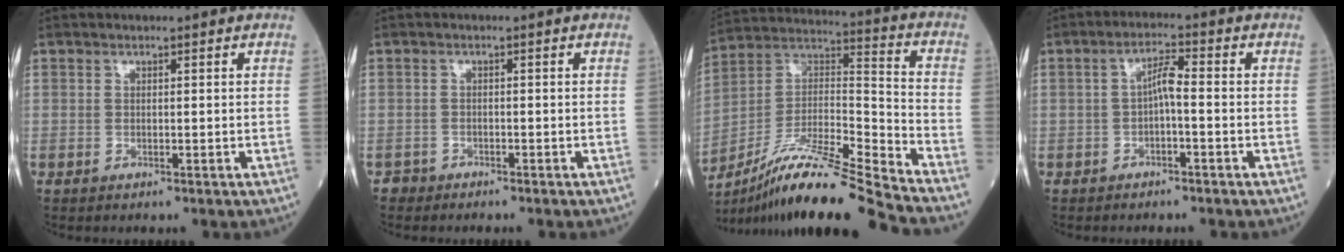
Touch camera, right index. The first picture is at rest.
{"total": 1.3, "force": [-1.1, 0.4, -0.5], "torque": [0.008, 0.000, -0.023]}
{"total": 19.6, "force": [-16.4, -0.7, 10.8], "torque": [-0.220, 0.000, -0.301]}
{"total": 3.3, "force": [-0.6, 0.6, 3.2], "torque": [-0.054, 0.012, -0.011]}